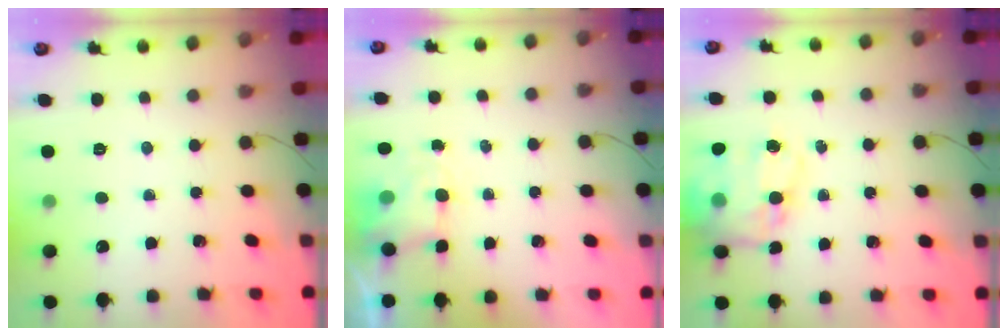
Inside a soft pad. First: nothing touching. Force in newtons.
{"total": 4.3, "press": 4.2, "slide": 1.0}
{"total": 16.8, "press": 16.5, "slide": 3.4}